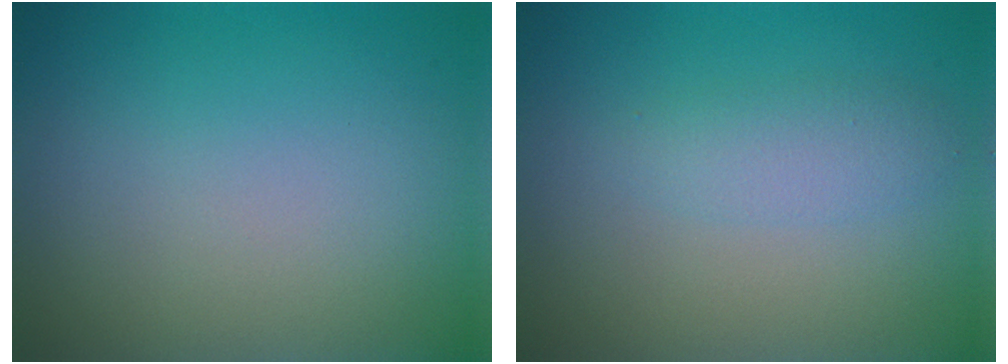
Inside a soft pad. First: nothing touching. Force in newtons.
{"total": 2.0, "press": 2.0, "slide": 0.0}